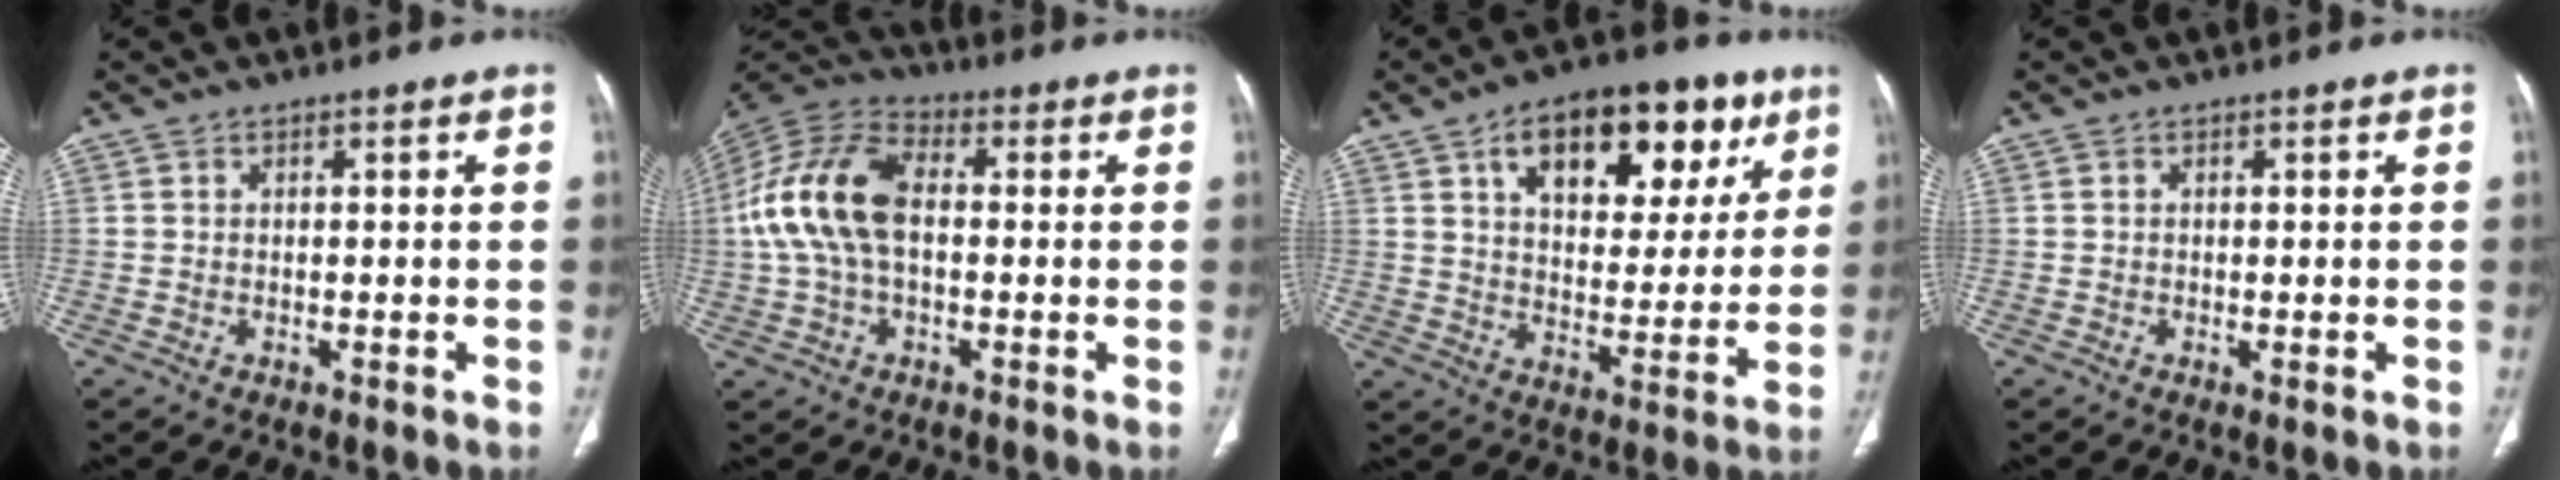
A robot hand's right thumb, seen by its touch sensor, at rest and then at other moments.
{"total": 15.1, "force": [0.3, 9.1, 12.1], "torque": [-0.249, 0.035, -0.002]}
{"total": 21.4, "force": [10.0, 11.8, 14.8], "torque": [-0.168, -0.008, 0.151]}
{"total": 0.7, "force": [-0.3, 0.2, 0.6], "torque": [-0.015, -0.003, -0.005]}